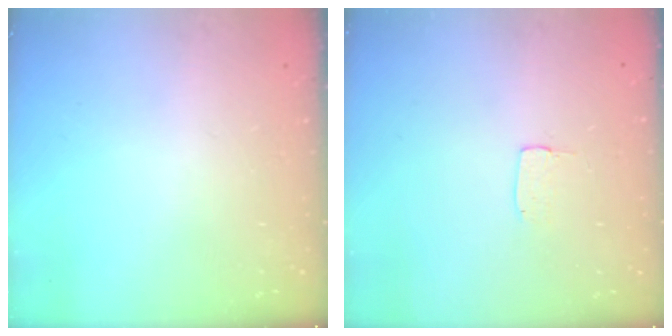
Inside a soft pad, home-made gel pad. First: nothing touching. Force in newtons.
{"total": 2.9, "press": 2.9, "slide": 0.2}